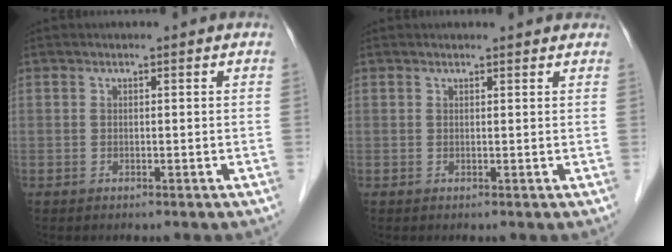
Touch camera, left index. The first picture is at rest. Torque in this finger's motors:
{"motor_torque": [0.31, -0.31, 0.21, 0.03]}